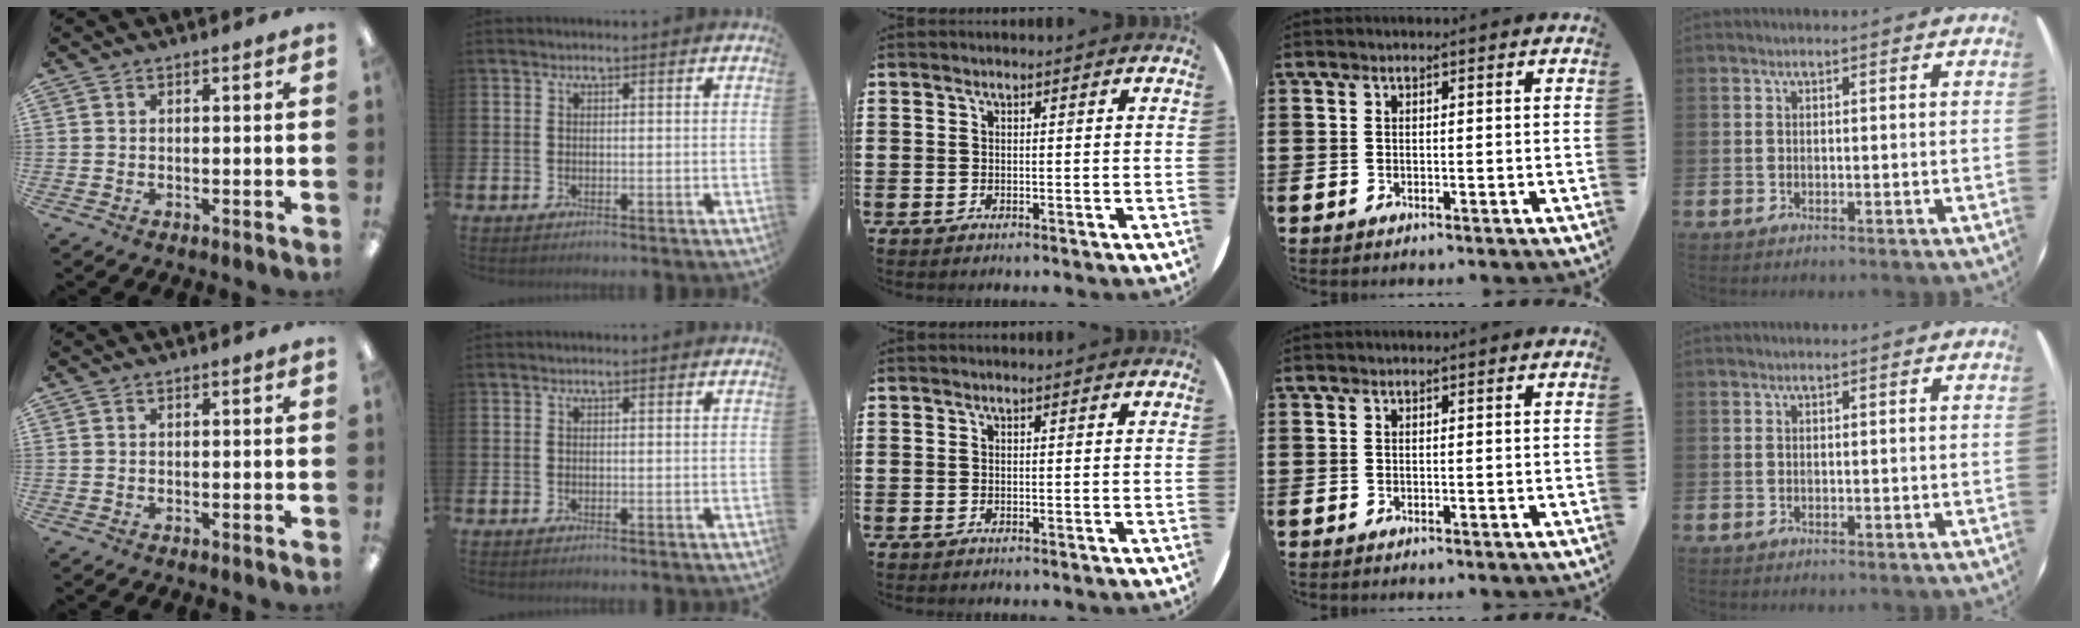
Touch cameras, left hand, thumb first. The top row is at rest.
{}